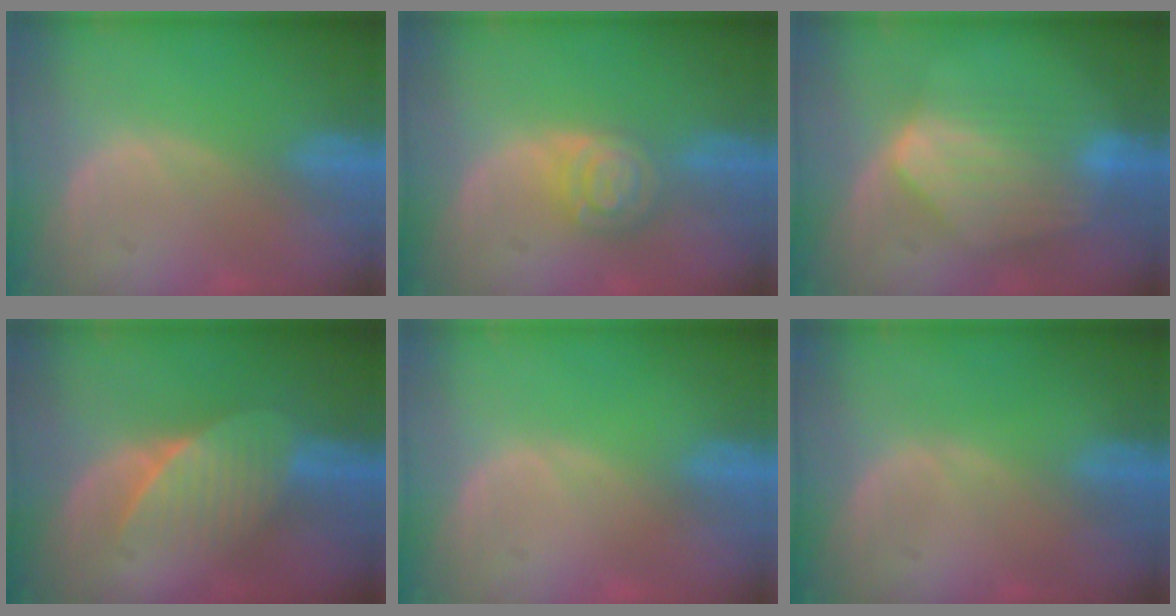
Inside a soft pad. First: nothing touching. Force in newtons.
{"total": 5.5, "press": 4.8, "slide": 2.6}
{"total": 8.1, "press": 7.7, "slide": 2.5}
{"total": 6.7, "press": 6.3, "slide": 2.4}
{"total": 0.0}
{"total": 0.0}